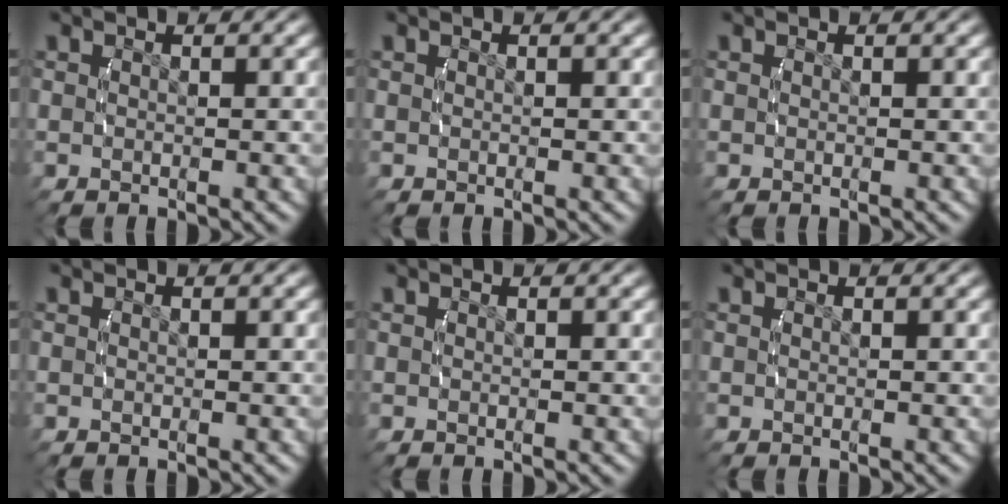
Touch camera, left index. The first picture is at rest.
{"total": 0.0}
{"total": 0.0}
{"total": 0.0}
{"total": 0.0}
{"total": 0.0}